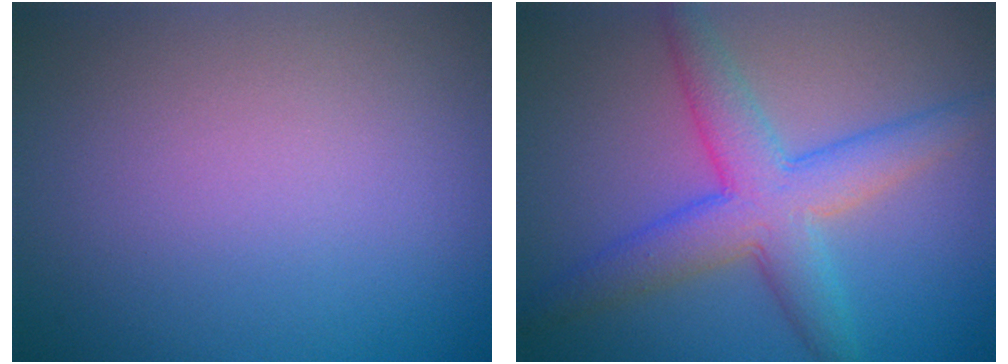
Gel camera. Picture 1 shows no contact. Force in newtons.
{"total": 5.8, "press": 5.8, "slide": 0.0}